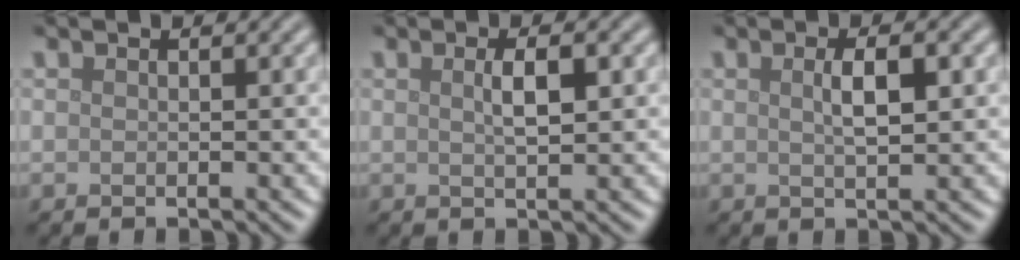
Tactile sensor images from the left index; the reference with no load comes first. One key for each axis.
{"total": 2.2, "fx": 0.5, "fy": 0.5, "fz": 2.0, "tx": -0.035, "ty": 0.003, "tz": 0.009}
{"total": 2.5, "fx": 0.6, "fy": 0.6, "fz": 2.3, "tx": -0.040, "ty": 0.004, "tz": 0.010}